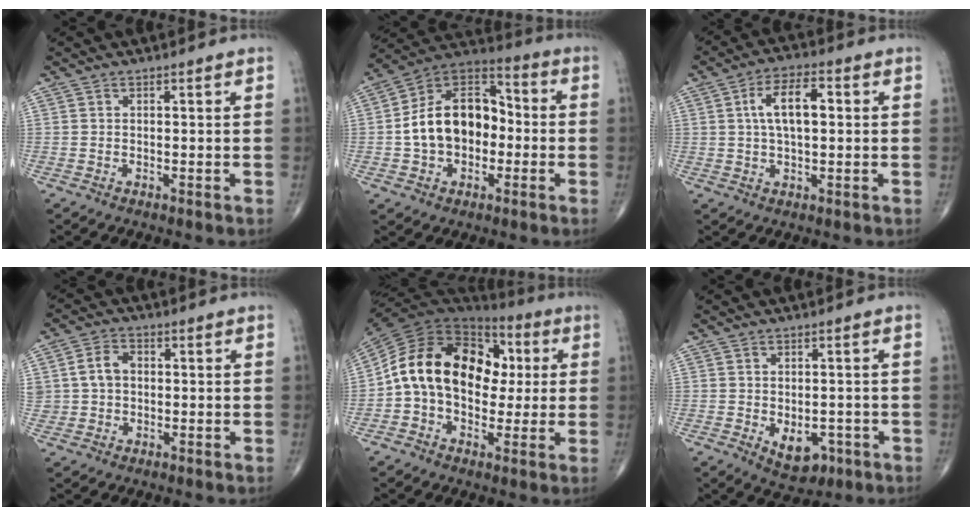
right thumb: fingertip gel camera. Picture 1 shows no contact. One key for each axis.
{"total": 16.9, "fx": -1.4, "fy": 11.8, "fz": 12.1, "tx": -0.173, "ty": 0.042, "tz": -0.032}
{"total": 8.7, "fx": 1.4, "fy": 4.1, "fz": 7.6, "tx": -0.131, "ty": 0.015, "tz": 0.021}
{"total": 5.5, "fx": 0.4, "fy": 4.3, "fz": 3.3, "tx": -0.055, "ty": 0.013, "tz": 0.007}
{"total": 20.3, "fx": 1.4, "fy": 14.2, "fz": 14.5, "tx": -0.237, "ty": 0.038, "tz": 0.017}
{"total": 6.5, "fx": -2.1, "fy": 4.1, "fz": 4.6, "tx": -0.044, "ty": 0.005, "tz": -0.016}